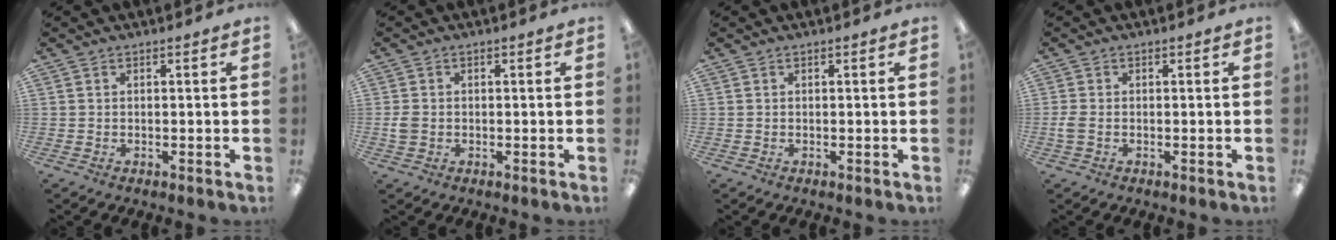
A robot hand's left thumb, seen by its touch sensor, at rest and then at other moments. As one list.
[{"total": 2.5, "force": [-0.3, 2.0, 1.5], "torque": [-0.025, 0.005, -0.005]}, {"total": 0.0}, {"total": 2.3, "force": [-0.5, 1.3, 1.8], "torque": [-0.038, 0.002, -0.009]}]